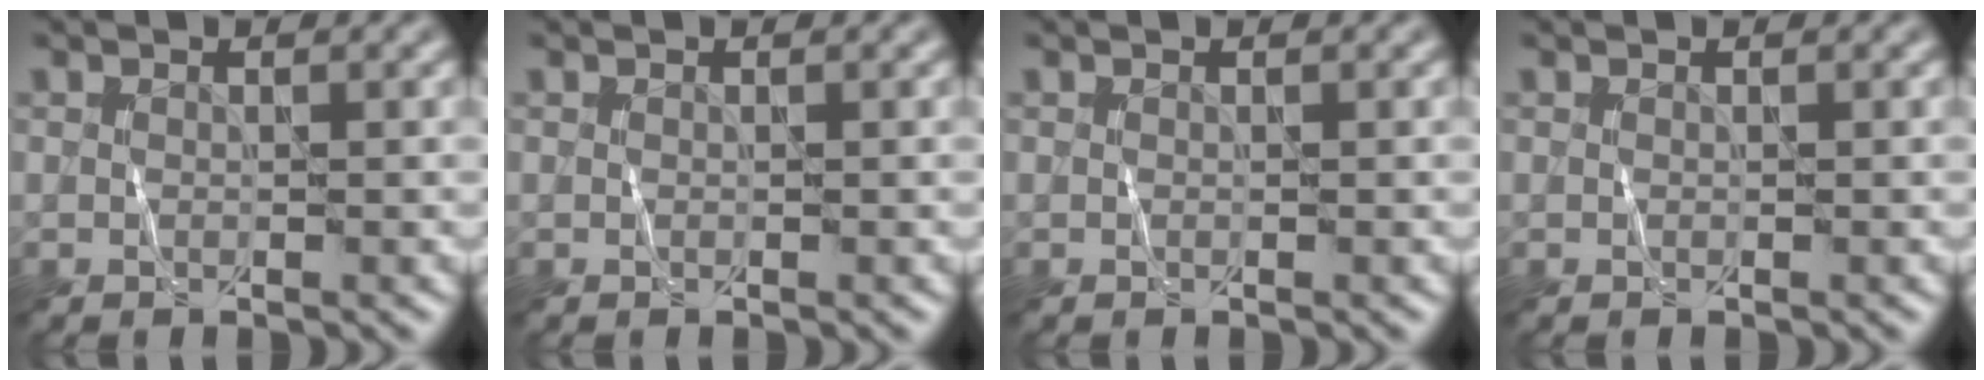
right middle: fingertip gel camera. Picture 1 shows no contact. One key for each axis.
{"total": 0.0}
{"total": 0.0}
{"total": 0.0}